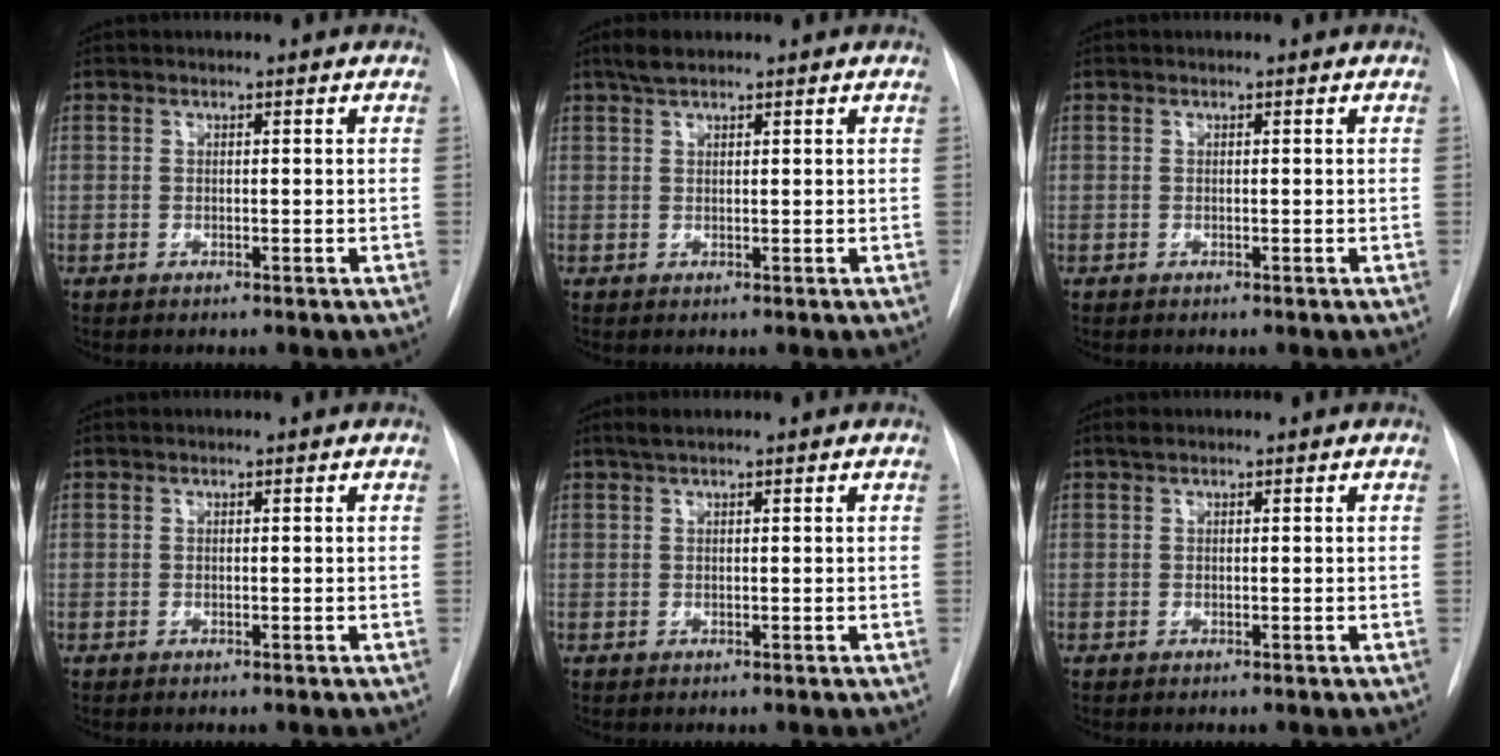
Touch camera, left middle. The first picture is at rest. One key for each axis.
{"total": 2.4, "fx": 1.8, "fy": 0.7, "fz": 1.3, "tx": -0.029, "ty": 0.007, "tz": 0.035}
{"total": 0.0}
{"total": 0.0}
{"total": 1.3, "fx": 1.0, "fy": 0.1, "fz": 0.9, "tx": -0.022, "ty": 0.008, "tz": 0.022}
{"total": 0.7, "fx": 0.5, "fy": 0.2, "fz": 0.3, "tx": -0.011, "ty": 0.011, "tz": 0.011}